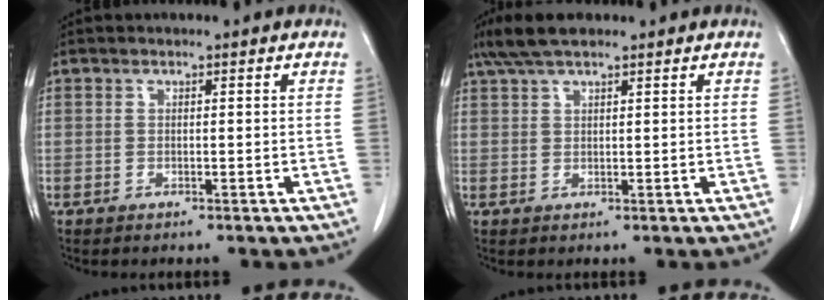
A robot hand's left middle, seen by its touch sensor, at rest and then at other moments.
{"total": 5.3, "force": [4.1, 1.2, 3.1], "torque": [-0.067, 0.021, 0.077]}